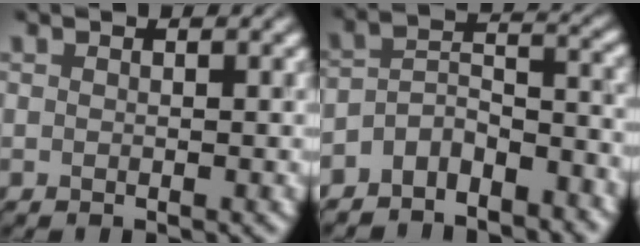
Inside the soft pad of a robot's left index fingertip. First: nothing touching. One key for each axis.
{"total": 5.5, "fx": -4.1, "fy": 2.4, "fz": 2.8, "tx": -0.046, "ty": 0.004, "tz": -0.079}